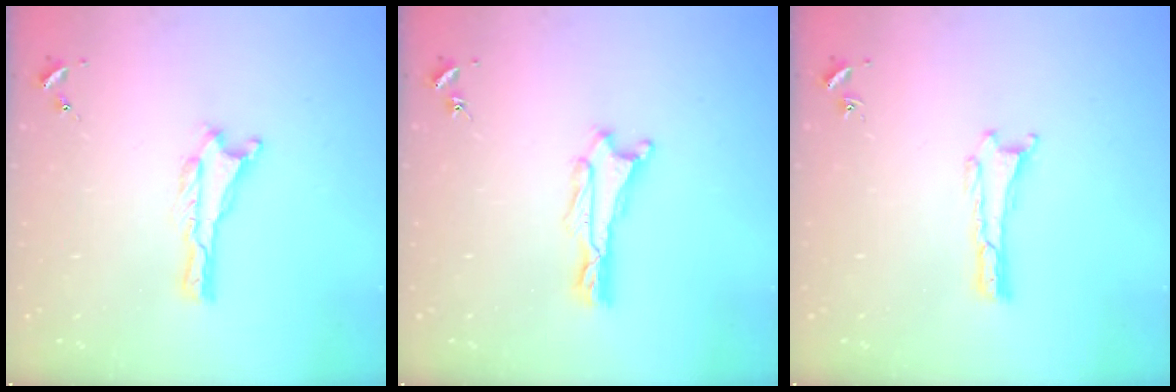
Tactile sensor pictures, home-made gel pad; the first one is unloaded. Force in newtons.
{"total": 1.0, "press": 1.0, "slide": 0.1}
{"total": 0.0}